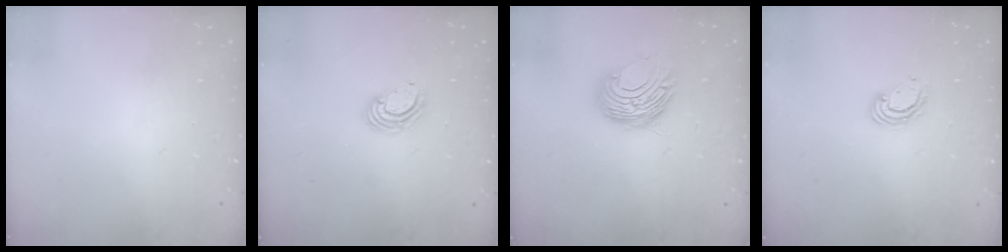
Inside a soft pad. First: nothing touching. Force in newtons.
{"total": 4.0, "press": 3.9, "slide": 0.2}
{"total": 10.6, "press": 10.6, "slide": 0.5}
{"total": 3.8, "press": 3.8, "slide": 0.1}